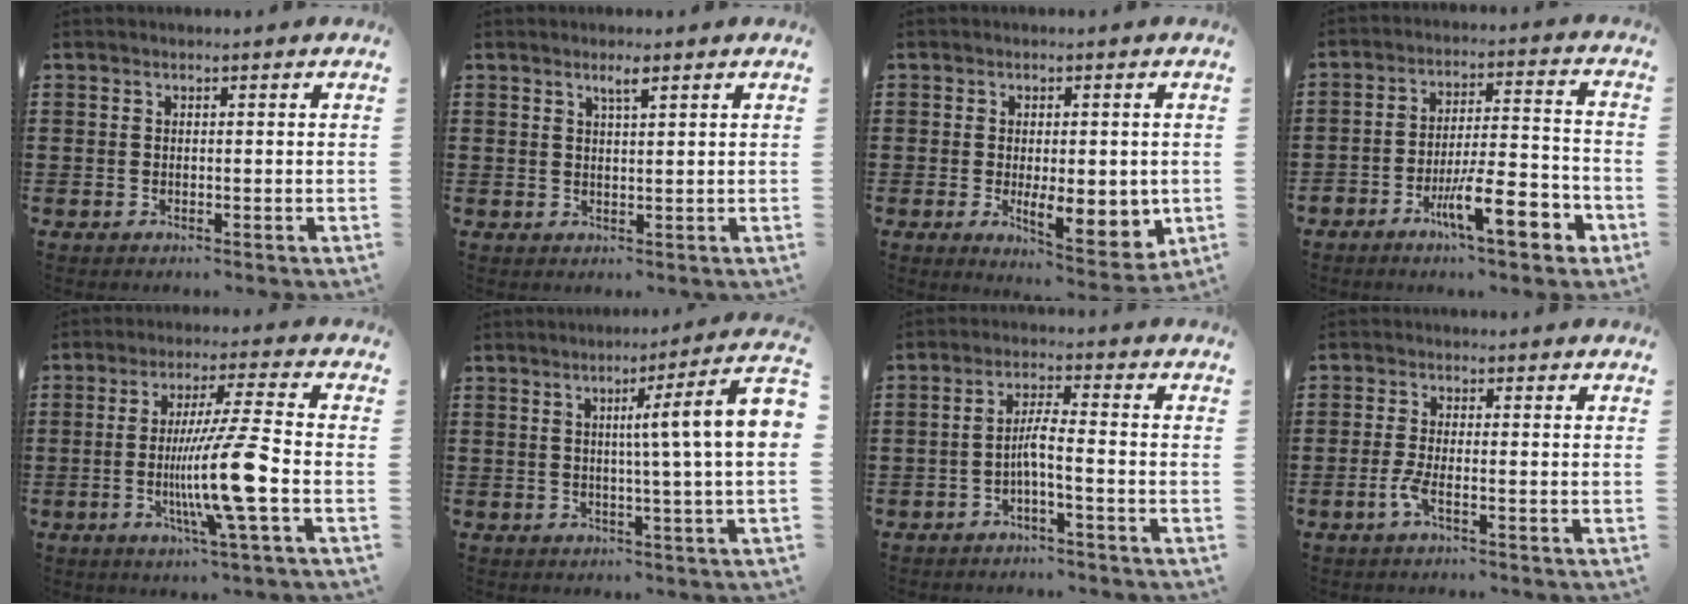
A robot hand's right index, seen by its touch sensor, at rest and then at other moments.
{"total": 2.0, "force": [1.3, 0.3, 1.5], "torque": [-0.030, 0.002, 0.021]}
{"total": 7.0, "force": [-1.2, 3.1, 6.2], "torque": [-0.097, -0.006, -0.019]}
{"total": 10.9, "force": [-6.0, 2.8, 8.7], "torque": [-0.141, 0.014, -0.102]}
{"total": 12.3, "force": [-3.1, 0.3, 11.9], "torque": [-0.226, -0.013, -0.063]}
{"total": 8.0, "force": [1.1, -0.6, 7.9], "torque": [-0.132, -0.014, 0.010]}
{"total": 3.6, "force": [-1.7, 0.0, 3.2], "torque": [-0.068, -0.001, -0.038]}
{"total": 3.0, "force": [-1.5, 0.4, 2.5], "torque": [-0.072, -0.010, -0.037]}